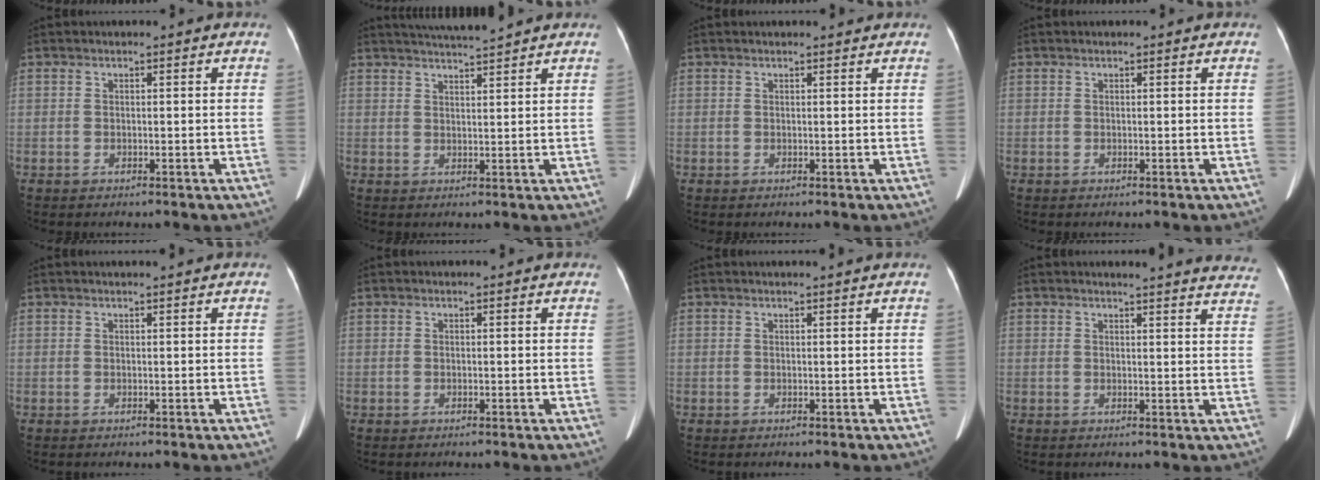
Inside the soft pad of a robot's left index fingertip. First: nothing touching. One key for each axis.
{"total": 5.4, "fx": 5.0, "fy": -0.9, "fz": 1.7, "tx": -0.029, "ty": 0.012, "tz": 0.078}
{"total": 2.0, "fx": 1.9, "fy": 0.2, "fz": 0.5, "tx": -0.009, "ty": 0.013, "tz": 0.024}
{"total": 0.8, "fx": 0.7, "fy": 0.0, "fz": 0.3, "tx": -0.009, "ty": 0.009, "tz": 0.010}
{"total": 1.7, "fx": 1.6, "fy": -0.2, "fz": 0.7, "tx": -0.007, "ty": 0.011, "tz": 0.026}
{"total": 1.7, "fx": 1.6, "fy": 0.3, "fz": 0.5, "tx": -0.012, "ty": 0.010, "tz": 0.010}
{"total": 1.8, "fx": 1.6, "fy": -0.4, "fz": 0.5, "tx": -0.013, "ty": 0.002, "tz": 0.023}
{"total": 17.0, "fx": 16.3, "fy": 1.2, "fz": 4.5, "tx": -0.041, "ty": -0.064, "tz": 0.163}